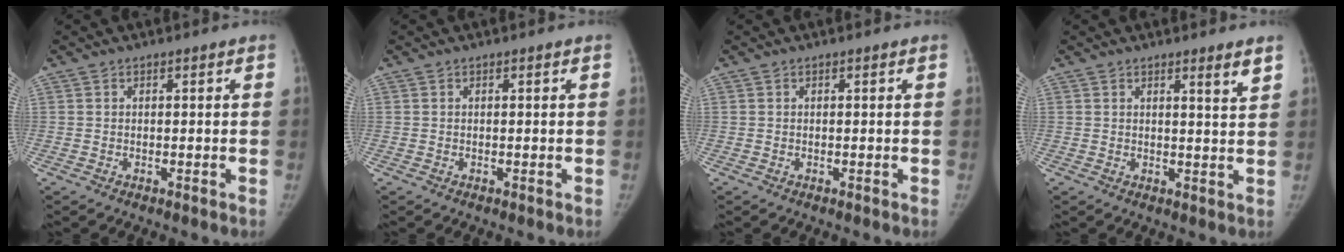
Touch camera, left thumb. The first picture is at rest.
{"total": 0.0}
{"total": 0.0}
{"total": 3.0, "force": [2.1, 0.1, 2.1], "torque": [-0.030, -0.019, 0.030]}